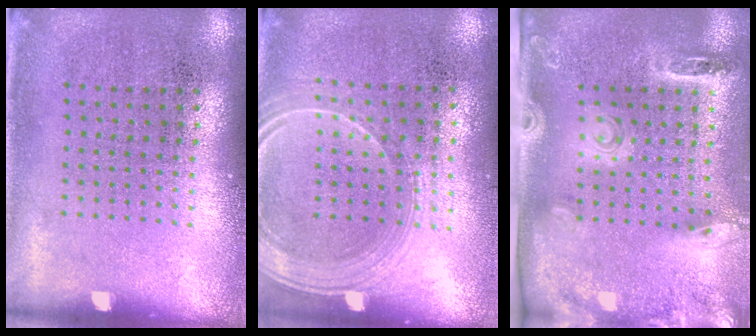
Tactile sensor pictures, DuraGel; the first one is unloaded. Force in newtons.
{"total": 1.7, "press": 1.5, "slide": 0.9}
{"total": 2.6, "press": 1.9, "slide": 1.8}